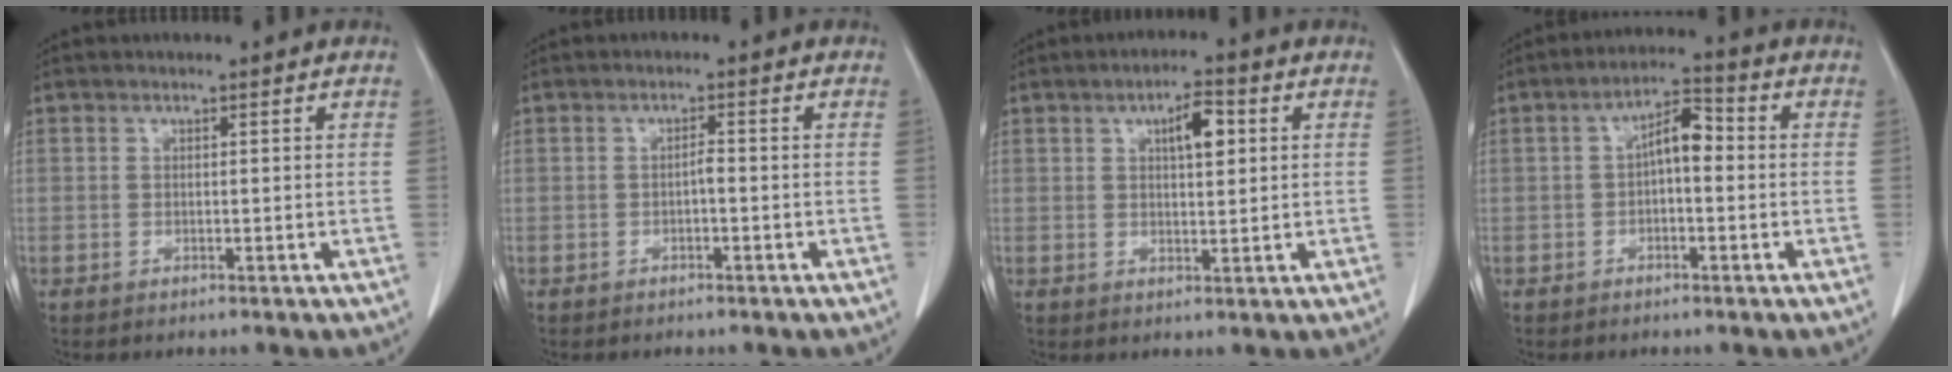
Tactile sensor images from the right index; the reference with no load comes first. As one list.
[{"total": 0.9, "force": [-0.3, 0.2, 0.8], "torque": [-0.013, 0.004, -0.008]}, {"total": 5.1, "force": [1.8, 1.6, 4.5], "torque": [-0.072, 0.006, 0.028]}, {"total": 5.4, "force": [0.1, 2.1, 4.9], "torque": [-0.084, 0.027, -0.004]}]